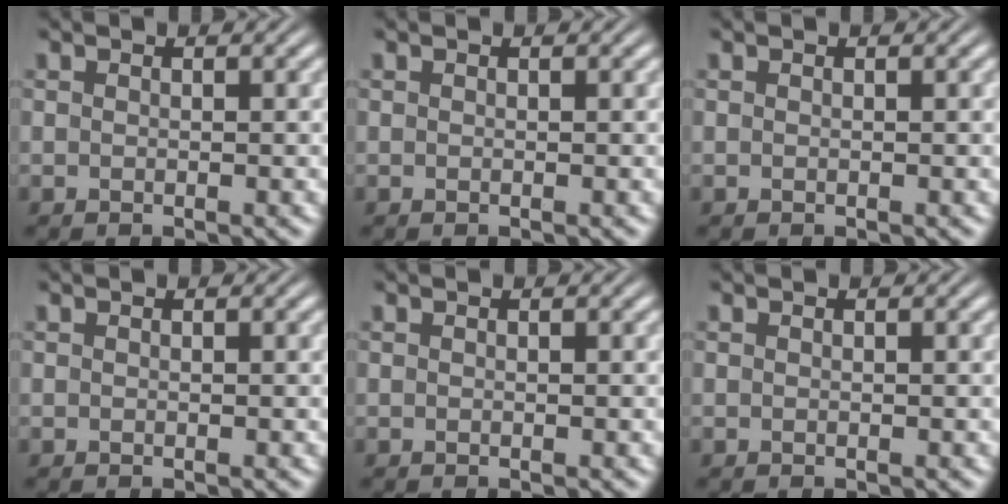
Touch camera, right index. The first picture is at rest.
{"total": 0.0}
{"total": 0.0}
{"total": 0.0}
{"total": 0.0}
{"total": 0.0}